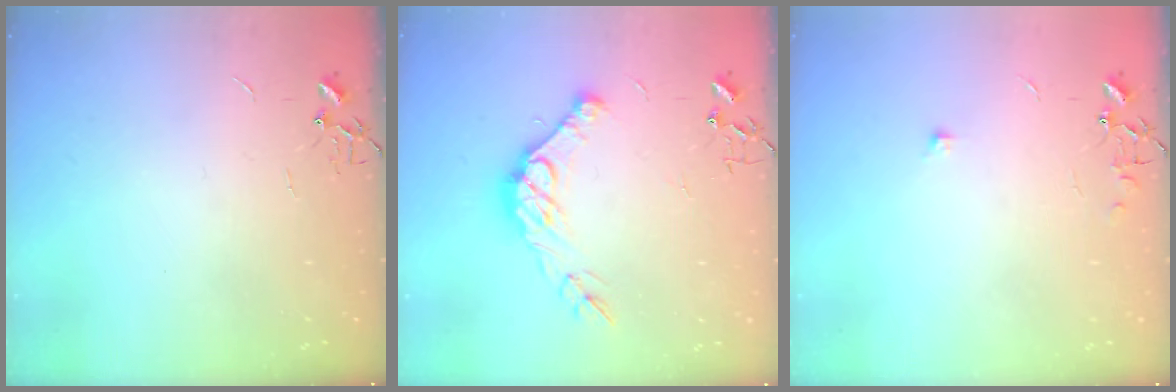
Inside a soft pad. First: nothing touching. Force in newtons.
{"total": 13.7, "press": 13.6, "slide": 1.2}
{"total": 6.5, "press": 6.5, "slide": 0.6}